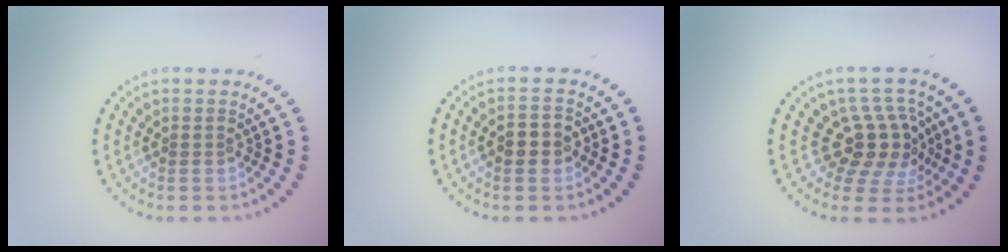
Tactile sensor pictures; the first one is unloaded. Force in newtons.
{"total": 2.9, "press": 2.9, "slide": 0.3}
{"total": 4.2, "press": 3.5, "slide": 2.3}